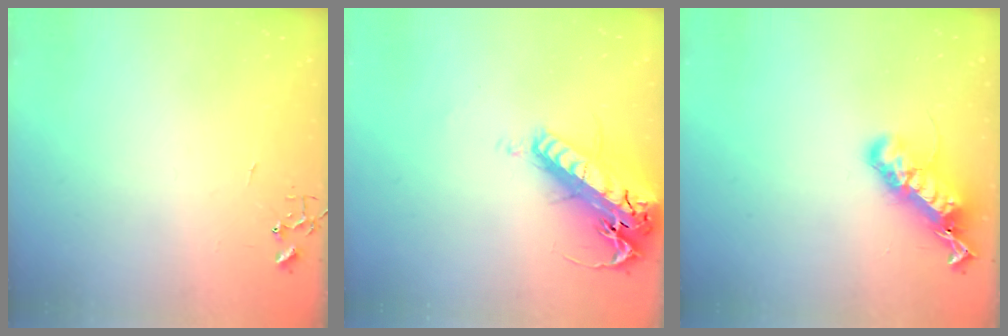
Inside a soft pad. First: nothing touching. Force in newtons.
{"total": 26.2, "press": 25.6, "slide": 5.5}
{"total": 19.9, "press": 19.9, "slide": 0.3}